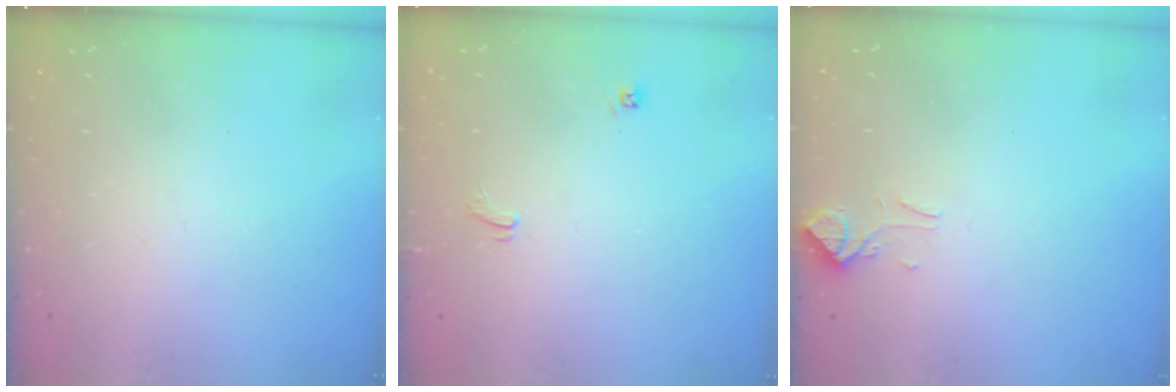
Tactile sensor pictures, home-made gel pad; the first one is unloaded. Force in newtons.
{"total": 3.3, "press": 3.3, "slide": 0.3}
{"total": 2.6, "press": 2.5, "slide": 0.6}